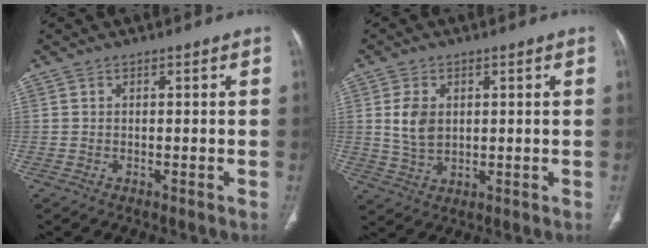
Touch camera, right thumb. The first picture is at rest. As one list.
[{"total": 6.2, "force": [1.3, 4.2, 4.3], "torque": [-0.067, -0.004, 0.033]}]